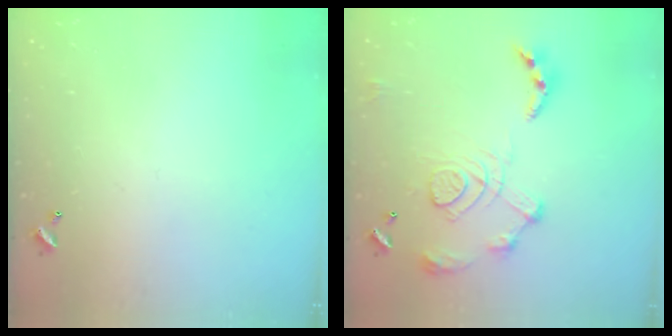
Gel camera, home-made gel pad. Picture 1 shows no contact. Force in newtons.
{"total": 13.9, "press": 13.8, "slide": 1.5}